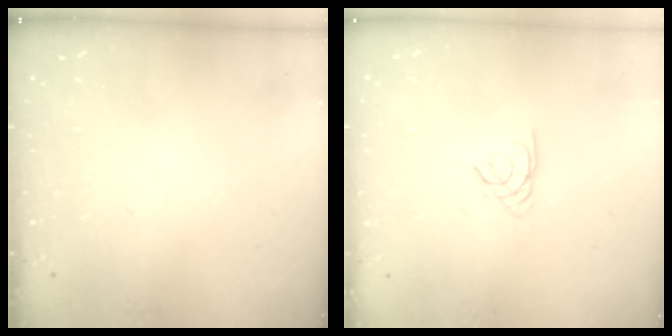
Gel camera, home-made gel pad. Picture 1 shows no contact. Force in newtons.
{"total": 2.3, "press": 2.3, "slide": 0.5}